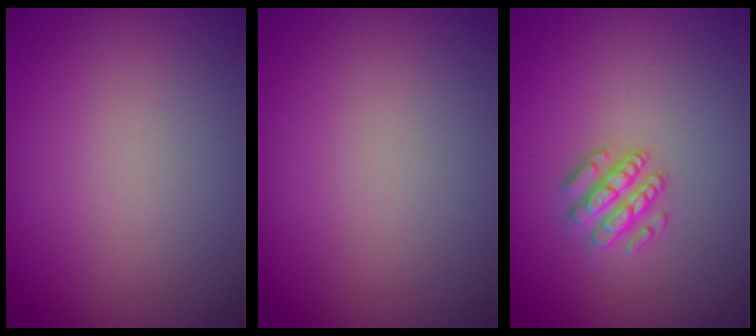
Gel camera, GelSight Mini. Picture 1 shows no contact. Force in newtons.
{"total": 0.0}
{"total": 2.7, "press": 2.4, "slide": 1.2}